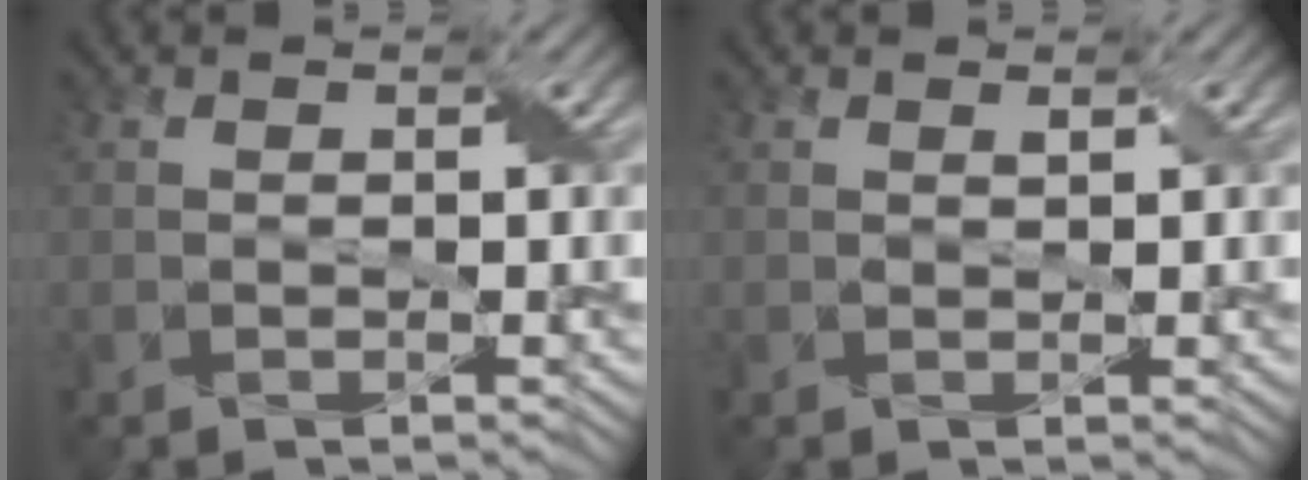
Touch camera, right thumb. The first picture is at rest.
{"total": 0.6, "force": [0.4, 0.2, 0.4], "torque": [-0.012, -0.001, 0.007]}